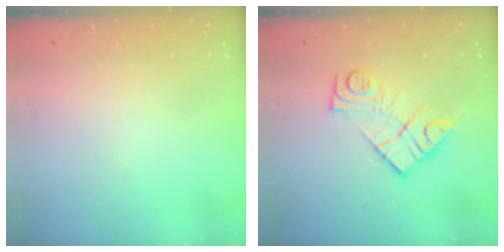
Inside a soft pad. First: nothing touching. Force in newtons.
{"total": 14.0, "press": 14.0, "slide": 0.9}